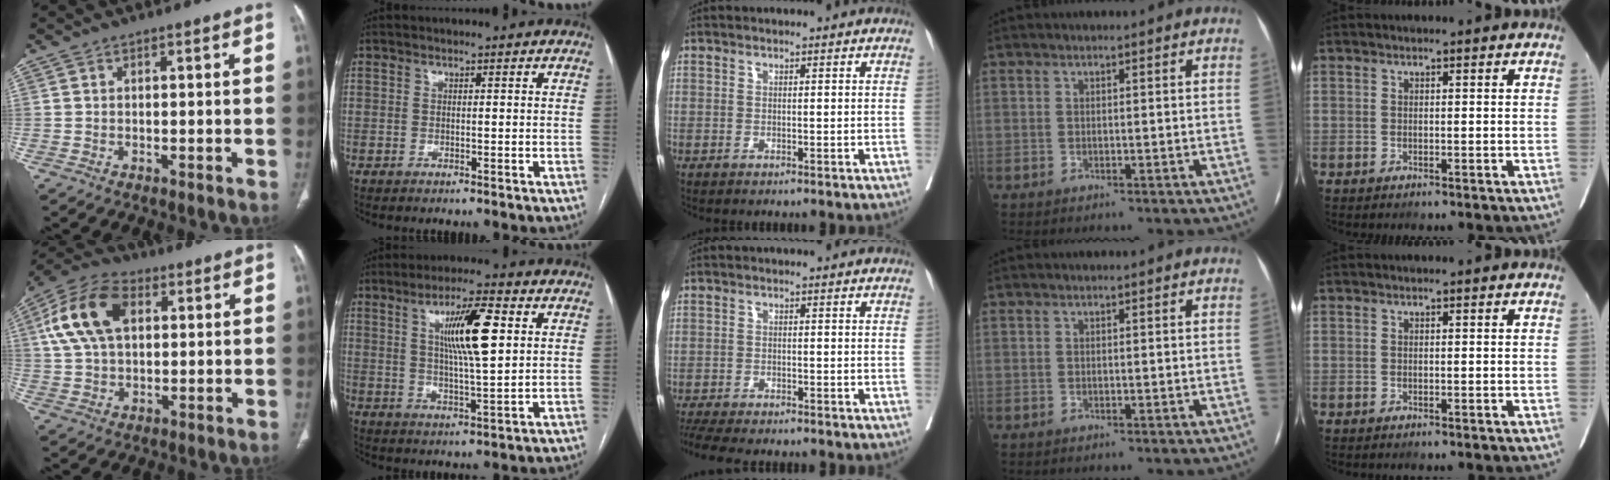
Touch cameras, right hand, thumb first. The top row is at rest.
{"thumb": {"total": 14.5, "force": [3.9, 9.0, 10.7], "torque": [-0.207, 0.019, 0.068]}, "index": {"total": 10.4, "force": [3.0, 1.1, 9.9], "torque": [-0.172, 0.004, 0.052]}, "middle": {"total": 8.2, "force": [-7.2, 1.3, 3.5], "torque": [-0.059, -0.009, -0.115]}}